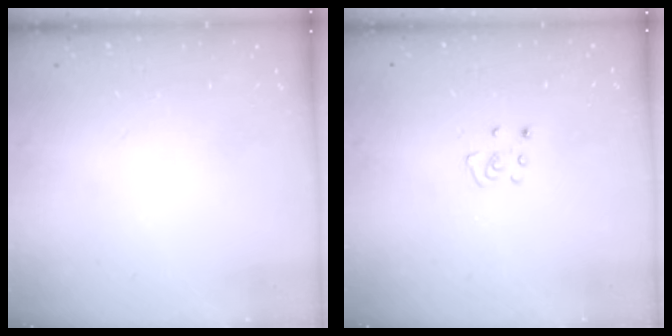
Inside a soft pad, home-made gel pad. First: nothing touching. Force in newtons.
{"total": 3.8, "press": 3.8, "slide": 0.3}